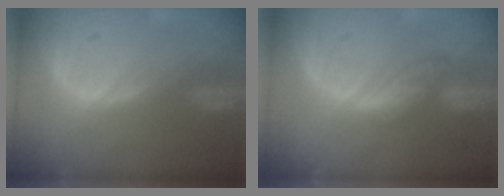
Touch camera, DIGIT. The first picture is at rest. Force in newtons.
{"total": 5.2, "press": 4.7, "slide": 2.3}